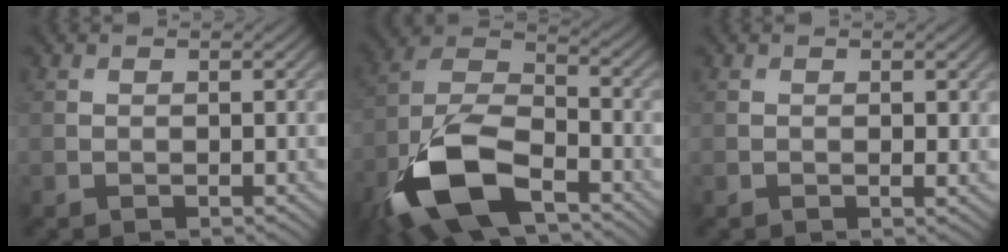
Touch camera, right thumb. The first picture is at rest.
{"total": 15.5, "force": [-8.4, 7.6, 10.6], "torque": [-0.238, -0.029, -0.176]}
{"total": 1.0, "force": [0.3, 0.3, 0.9], "torque": [-0.013, -0.005, 0.005]}